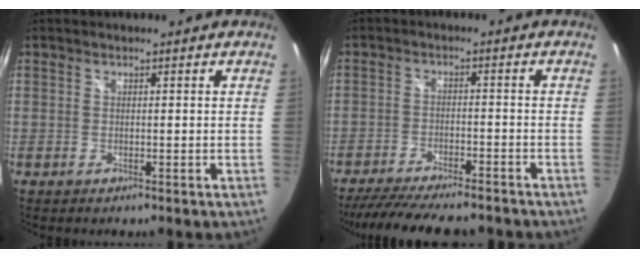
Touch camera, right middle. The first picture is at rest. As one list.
[{"total": 17.2, "force": [-14.7, 3.9, 8.0], "torque": [-0.158, -0.024, -0.220]}]